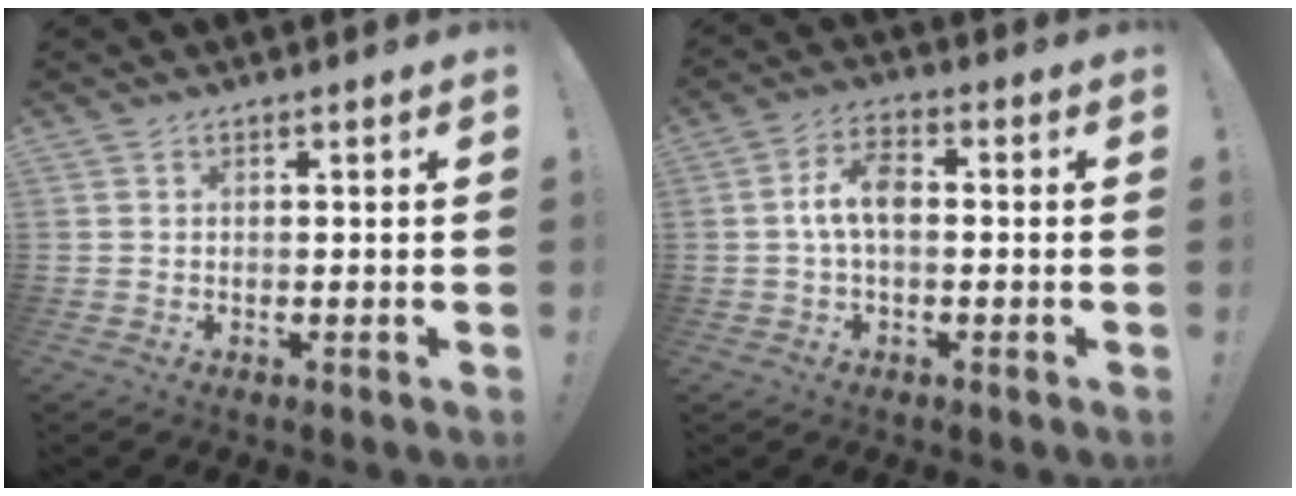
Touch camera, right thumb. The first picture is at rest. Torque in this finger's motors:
{"motor_torque": [0.06, 0.08, 0.01, 0.00, 0.01]}